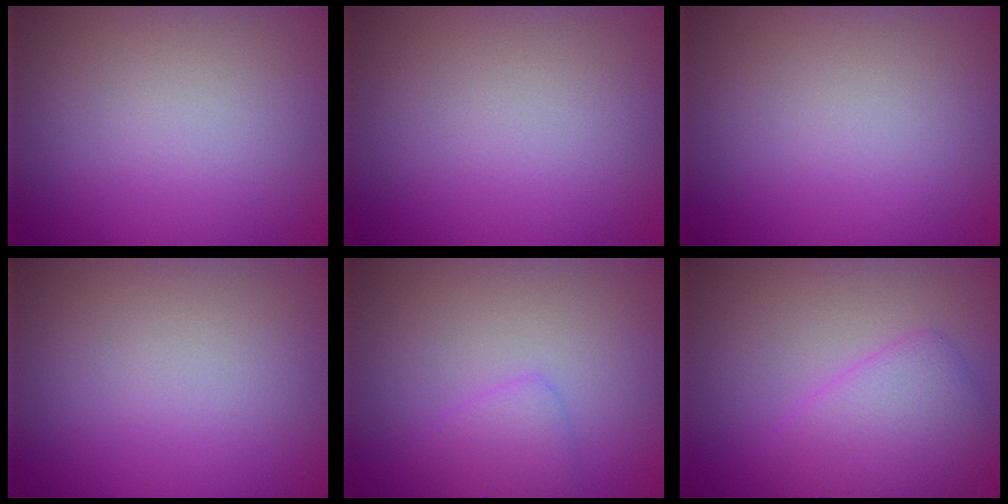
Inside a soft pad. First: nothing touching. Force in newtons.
{"total": 0.0}
{"total": 0.0}
{"total": 0.0}
{"total": 1.8, "press": 1.8, "slide": 0.1}
{"total": 3.9, "press": 3.9, "slide": 0.1}